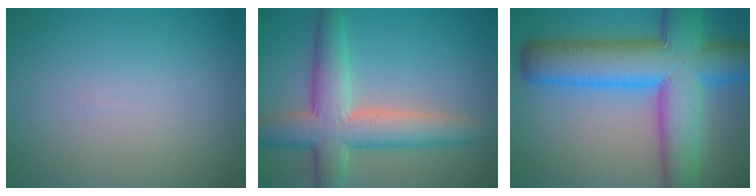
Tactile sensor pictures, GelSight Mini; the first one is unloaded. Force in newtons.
{"total": 7.3, "press": 7.3, "slide": 0.4}
{"total": 13.3, "press": 13.3, "slide": 0.3}